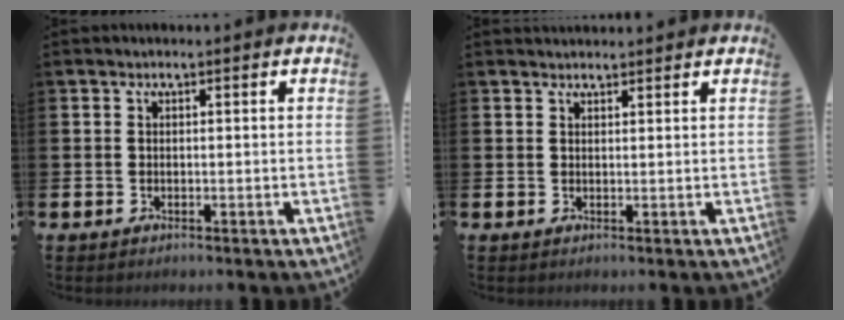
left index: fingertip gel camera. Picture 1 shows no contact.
{"total": 1.6, "force": [1.5, 0.4, 0.0], "torque": [0.009, -0.004, 0.026]}